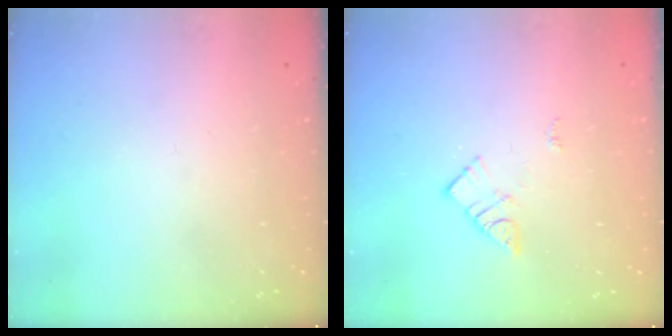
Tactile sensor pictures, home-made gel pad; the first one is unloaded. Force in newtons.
{"total": 7.9, "press": 7.9, "slide": 0.4}